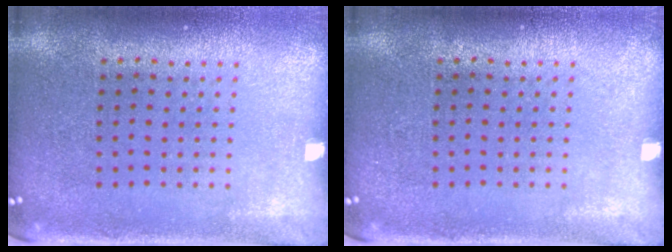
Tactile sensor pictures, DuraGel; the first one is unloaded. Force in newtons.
{"total": 0.0}